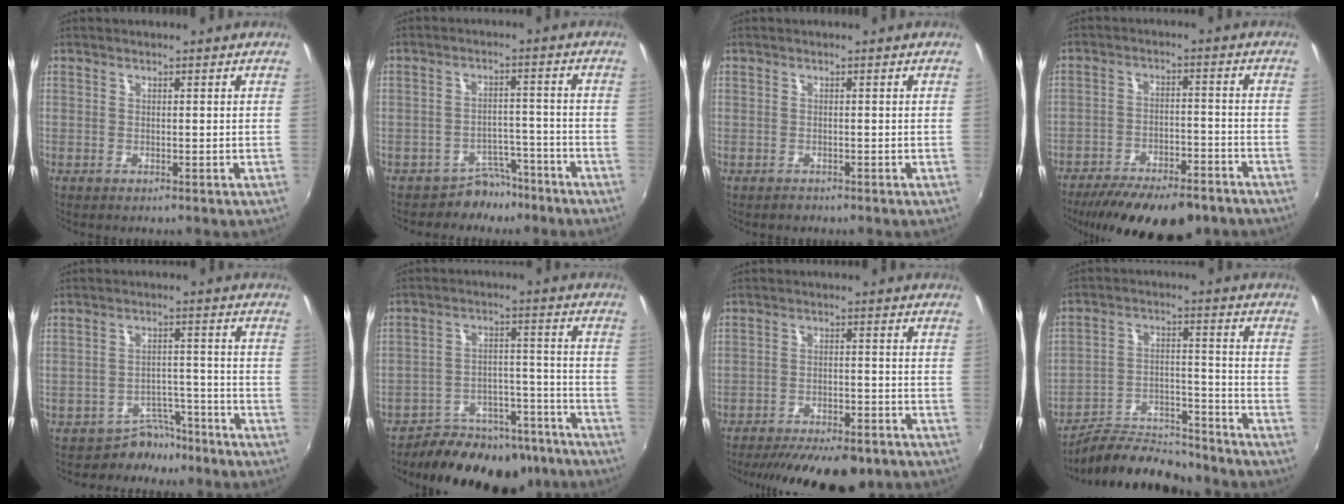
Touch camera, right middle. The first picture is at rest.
{"total": 5.8, "force": [-4.7, 3.3, 0.3], "torque": [-0.004, 0.023, -0.071]}
{"total": 0.7, "force": [-0.6, 0.3, -0.1], "torque": [0.000, 0.000, -0.011]}
{"total": 18.5, "force": [-14.5, 6.0, 9.8], "torque": [-0.187, -0.031, -0.211]}
{"total": 6.0, "force": [-5.1, 3.1, 0.1], "torque": [-0.002, 0.021, -0.078]}
{"total": 18.5, "force": [-15.7, 7.8, 6.2], "torque": [-0.111, 0.030, -0.205]}
{"total": 17.3, "force": [-13.6, 5.5, 9.2], "torque": [-0.182, -0.038, -0.191]}
{"total": 13.7, "force": [-12.5, 3.8, 3.9], "torque": [-0.087, 0.015, -0.201]}